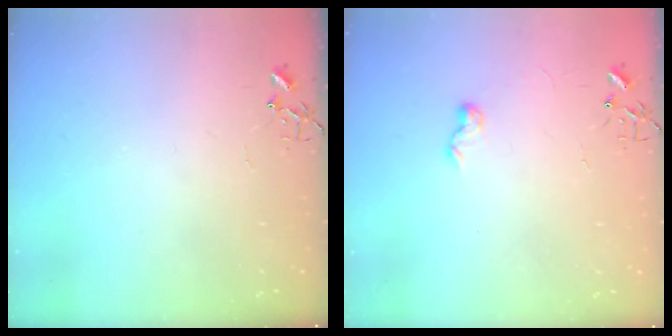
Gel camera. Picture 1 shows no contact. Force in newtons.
{"total": 5.6, "press": 5.6, "slide": 0.2}